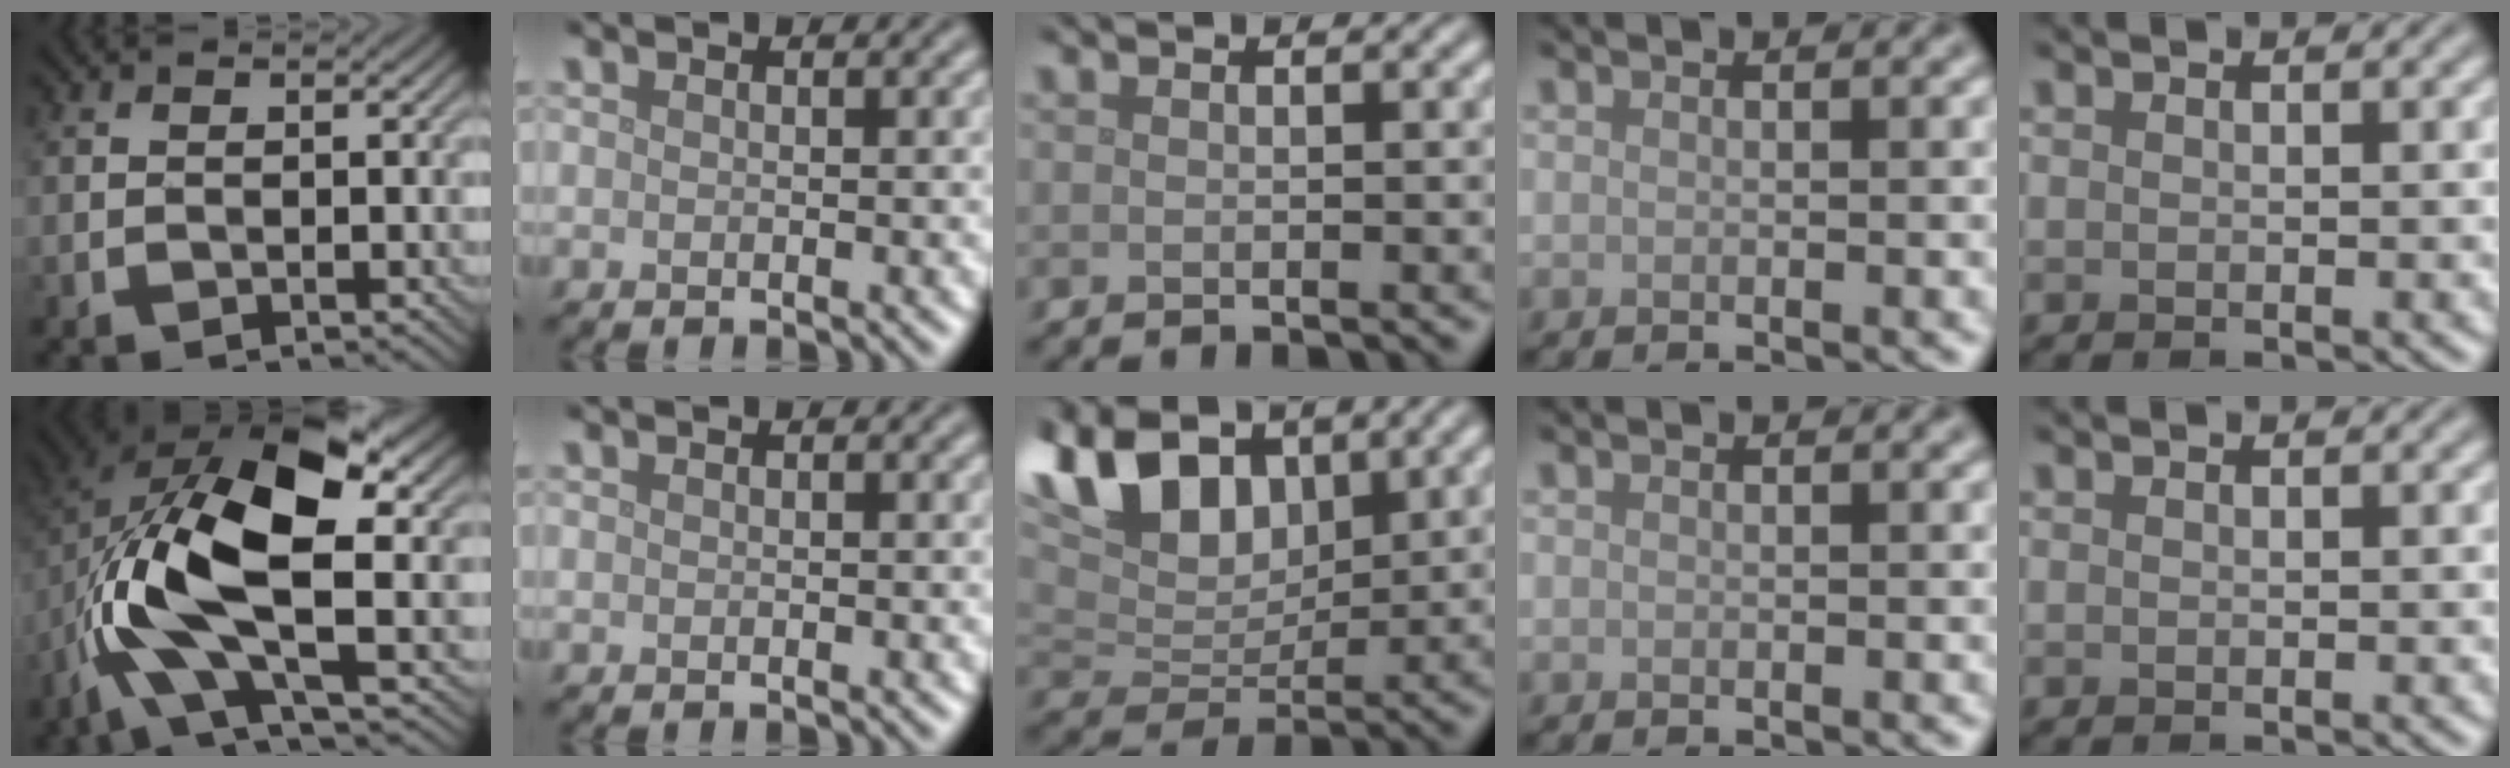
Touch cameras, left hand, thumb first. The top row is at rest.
{"thumb": {"total": 14.7, "force": [-1.1, 6.4, 13.1], "torque": [-0.265, 0.005, -0.028]}, "middle": {"total": 10.5, "force": [5.3, 6.1, 6.8], "torque": [-0.148, 0.017, 0.081]}}